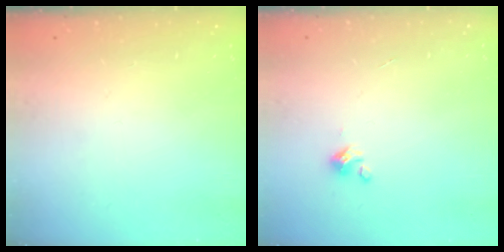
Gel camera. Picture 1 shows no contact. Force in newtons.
{"total": 2.0, "press": 2.0, "slide": 0.2}